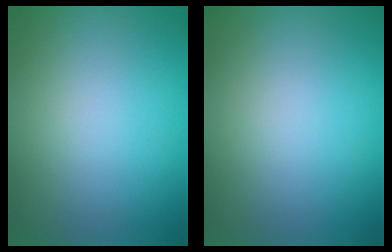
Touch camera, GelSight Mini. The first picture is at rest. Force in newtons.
{"total": 0.0}